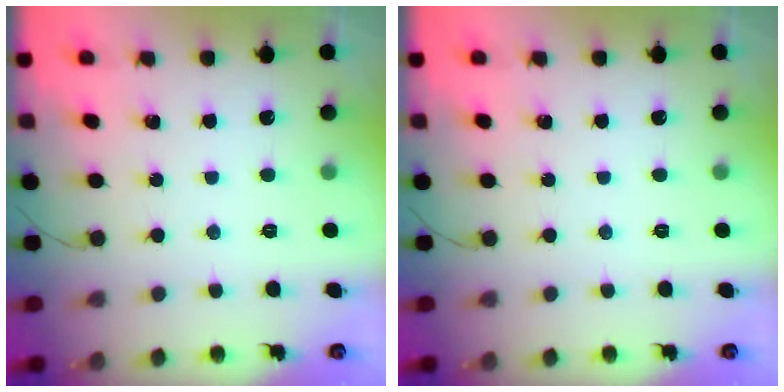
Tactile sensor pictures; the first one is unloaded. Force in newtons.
{"total": 0.0}